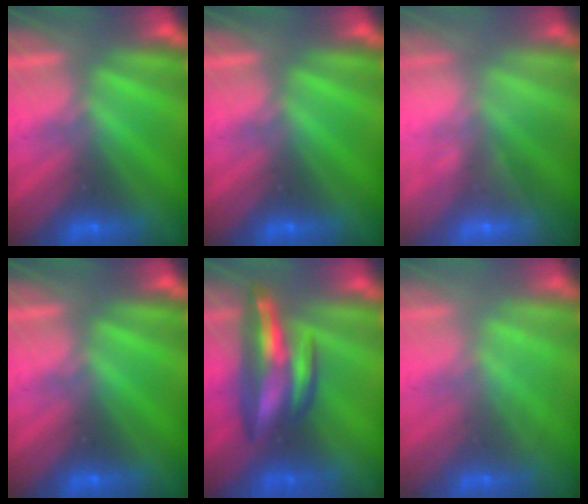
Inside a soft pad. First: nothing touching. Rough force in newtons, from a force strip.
{"total": 0.0}
{"total": 2.3}
{"total": 0.0}
{"total": 7.9}
{"total": 2.4}